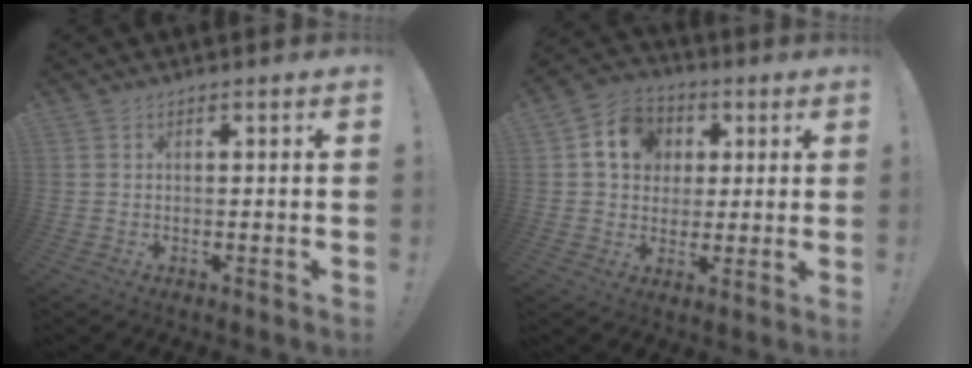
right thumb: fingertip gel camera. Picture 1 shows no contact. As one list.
[{"total": 11.6, "force": [3.2, 9.9, 5.2], "torque": [-0.069, -0.002, 0.065]}]